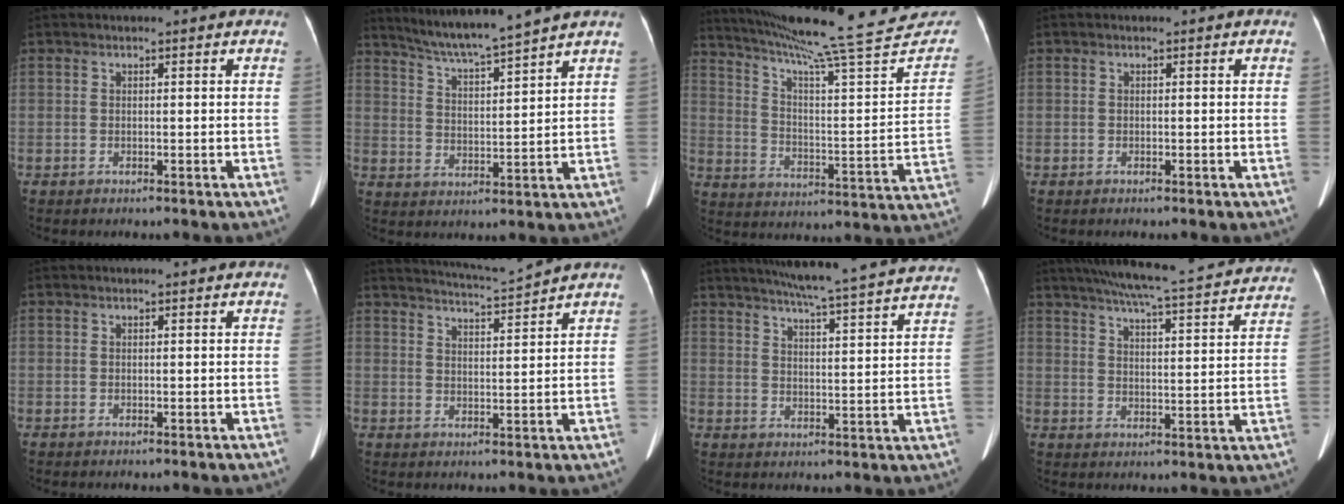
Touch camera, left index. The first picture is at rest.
{"total": 9.9, "force": [8.9, -1.7, 4.0], "torque": [-0.071, 0.002, 0.155]}
{"total": 29.6, "force": [26.4, 1.1, 13.4], "torque": [-0.214, -0.079, 0.348]}
{"total": 0.0}
{"total": 0.0}
{"total": 6.6, "force": [6.2, -2.0, 0.8], "torque": [-0.025, -0.012, 0.104]}
{"total": 24.2, "force": [22.2, 0.0, 9.8], "torque": [-0.157, -0.029, 0.275]}
{"total": 24.4, "force": [22.2, 2.0, 9.9], "torque": [-0.161, -0.016, 0.280]}